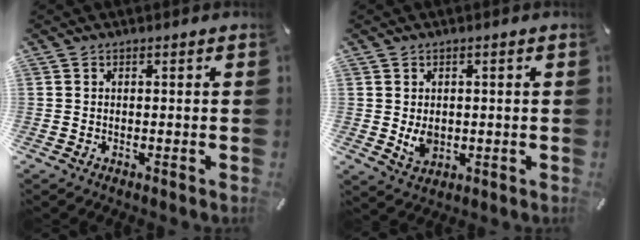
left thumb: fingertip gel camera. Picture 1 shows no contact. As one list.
[{"total": 4.2, "force": [-0.1, 3.4, 2.5], "torque": [-0.051, -0.003, -0.003]}]